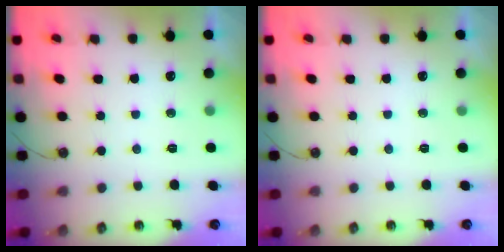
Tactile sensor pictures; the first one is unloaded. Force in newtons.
{"total": 0.0}